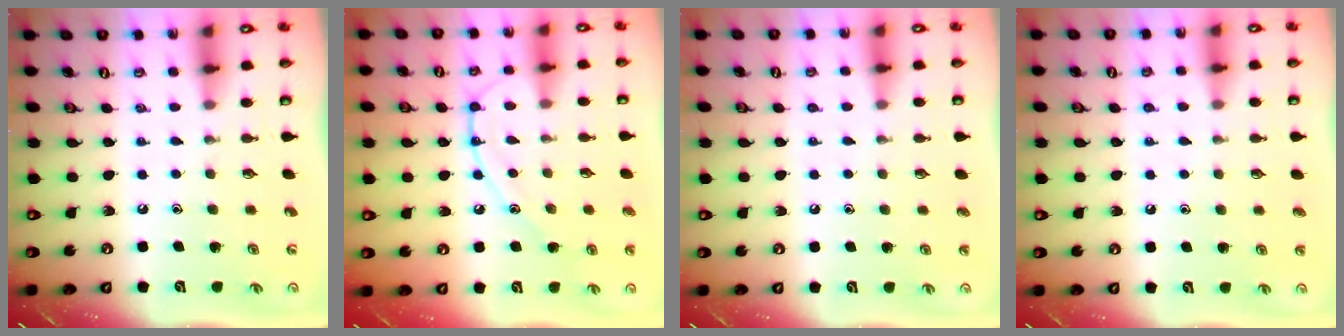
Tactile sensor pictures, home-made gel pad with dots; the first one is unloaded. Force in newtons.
{"total": 10.1, "press": 10.1, "slide": 0.2}
{"total": 1.7, "press": 1.7, "slide": 0.2}
{"total": 3.9, "press": 3.8, "slide": 0.5}